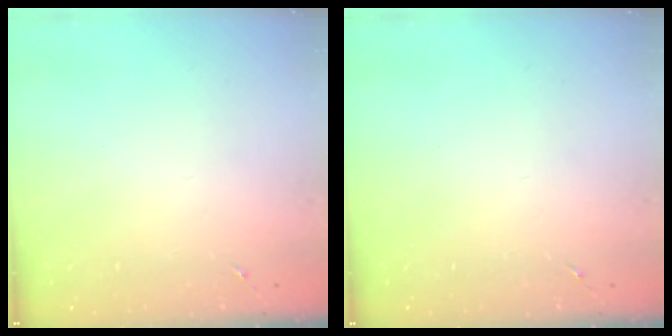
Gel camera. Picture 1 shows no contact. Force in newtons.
{"total": 0.0}